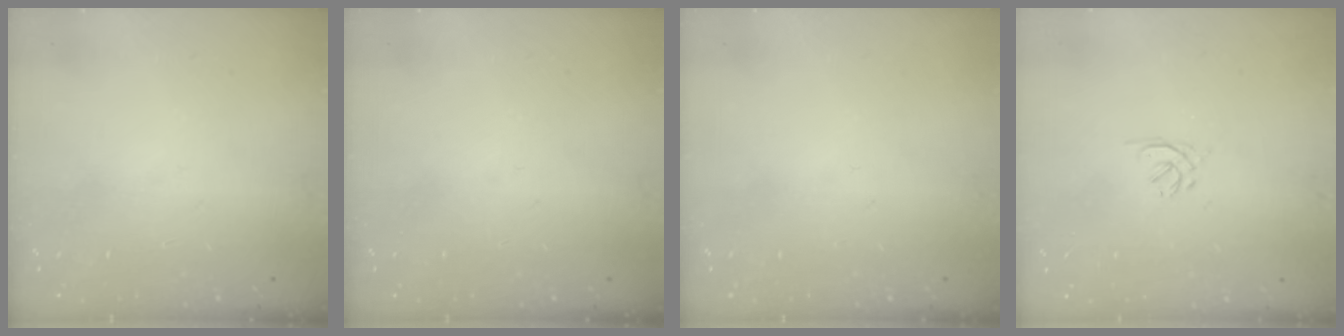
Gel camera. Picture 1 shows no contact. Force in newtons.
{"total": 0.0}
{"total": 0.0}
{"total": 1.3, "press": 1.2, "slide": 0.5}